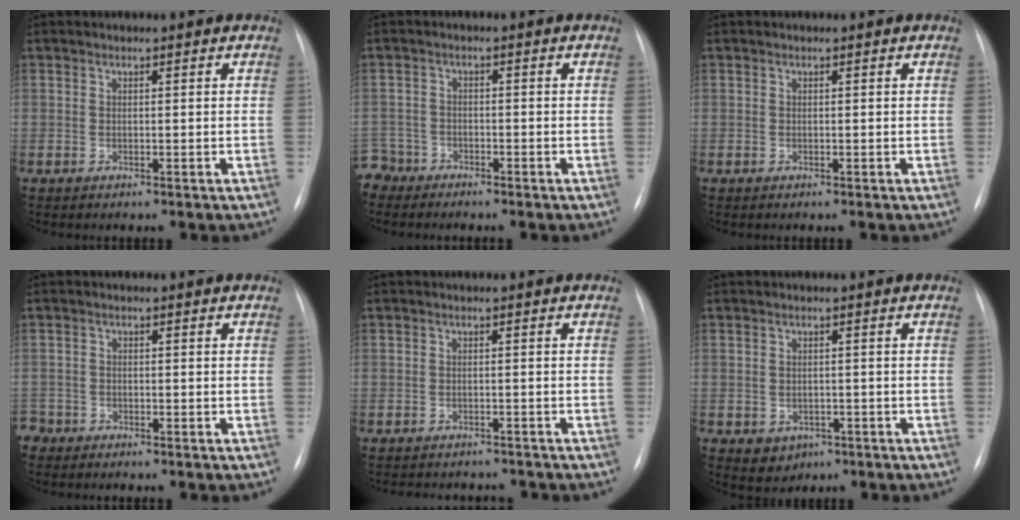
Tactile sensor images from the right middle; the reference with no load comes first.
{"total": 3.8, "force": [-3.3, 1.6, -0.9], "torque": [0.018, -0.001, -0.069]}
{"total": 0.0}
{"total": 2.4, "force": [-2.0, 1.2, -0.2], "torque": [-0.001, 0.001, -0.039]}
{"total": 6.3, "force": [-5.9, 2.0, 1.1], "torque": [-0.008, 0.004, -0.069]}
{"total": 3.2, "force": [-1.3, 2.7, 1.2], "torque": [-0.012, 0.003, -0.002]}